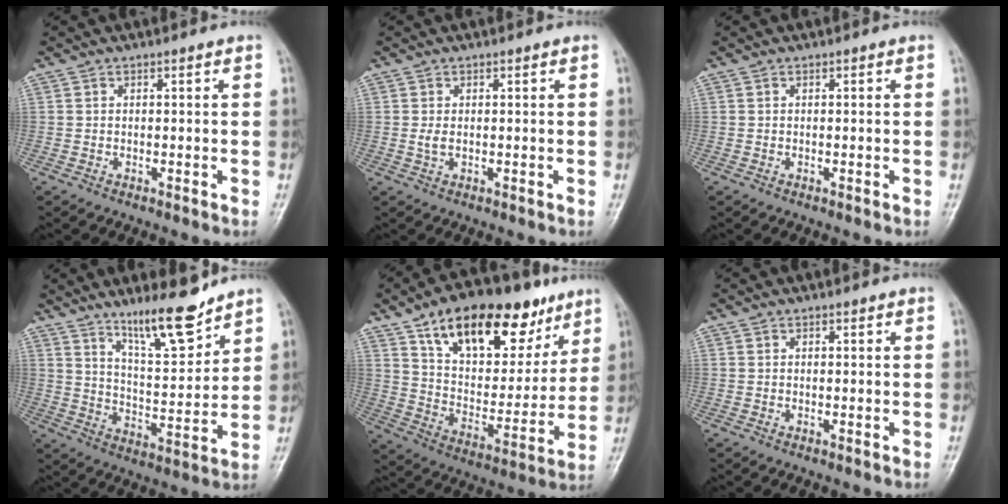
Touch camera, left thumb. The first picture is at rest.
{"total": 1.8, "force": [0.4, 0.9, 1.5], "torque": [-0.031, 0.001, 0.011]}
{"total": 0.0}
{"total": 12.1, "force": [9.3, 2.5, 7.4], "torque": [-0.106, -0.075, 0.164]}
{"total": 25.5, "force": [14.8, 12.6, 16.6], "torque": [-0.216, -0.030, 0.245]}
{"total": 0.5, "force": [0.3, 0.2, 0.3], "torque": [-0.006, -0.002, 0.004]}